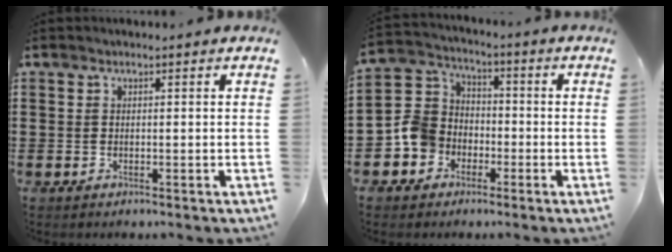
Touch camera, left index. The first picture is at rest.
{"total": 7.8, "force": [-2.8, 6.9, 2.3], "torque": [-0.082, 0.023, -0.059]}